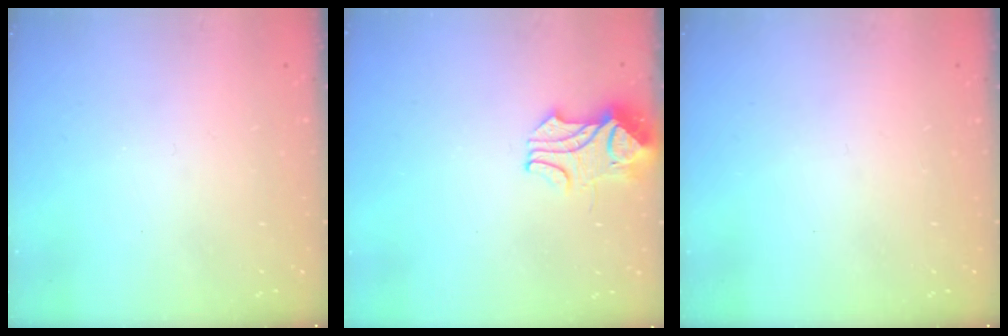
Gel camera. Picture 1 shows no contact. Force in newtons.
{"total": 2.0, "press": 1.9, "slide": 0.8}
{"total": 0.0}